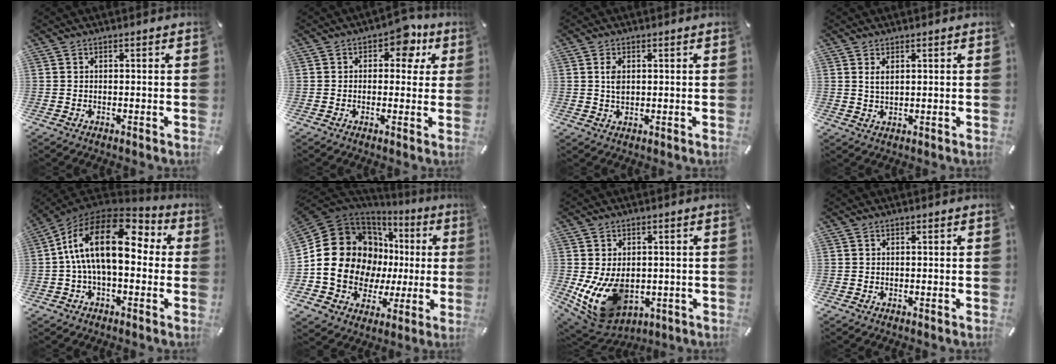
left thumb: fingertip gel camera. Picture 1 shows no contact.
{"total": 7.6, "force": [3.2, 4.9, 4.9], "torque": [-0.049, -0.012, 0.048]}
{"total": 2.9, "force": [0.7, 1.8, 2.2], "torque": [-0.057, 0.003, 0.008]}
{"total": 2.2, "force": [1.1, 1.0, 1.7], "torque": [-0.037, 0.001, 0.019]}
{"total": 19.0, "force": [3.7, 9.6, 16.0], "torque": [-0.313, -0.011, 0.059]}
{"total": 20.7, "force": [2.5, 17.1, 11.4], "torque": [-0.217, -0.032, 0.066]}
{"total": 12.6, "force": [-2.0, 9.4, 8.2], "torque": [-0.162, -0.007, -0.030]}
{"total": 0.0}